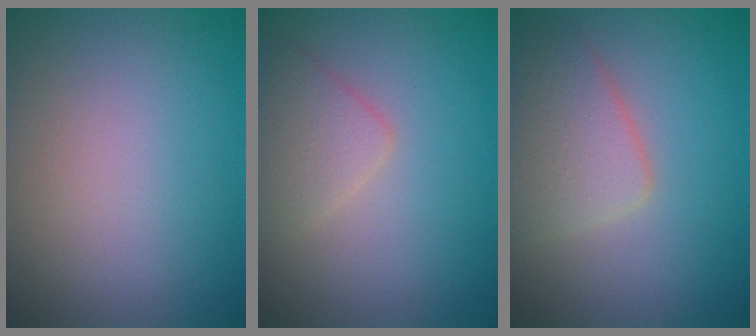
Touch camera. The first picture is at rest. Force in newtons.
{"total": 2.4, "press": 2.4, "slide": 0.1}
{"total": 4.0, "press": 4.0, "slide": 0.2}